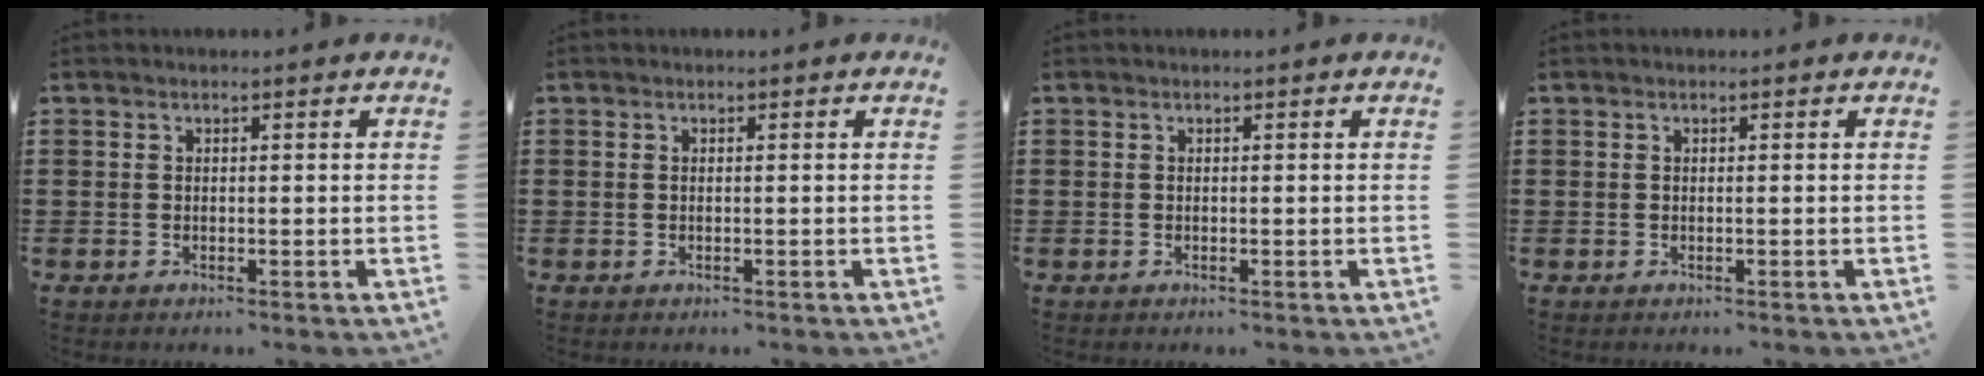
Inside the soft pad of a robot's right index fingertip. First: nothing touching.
{"total": 0.0}
{"total": 0.0}
{"total": 0.0}